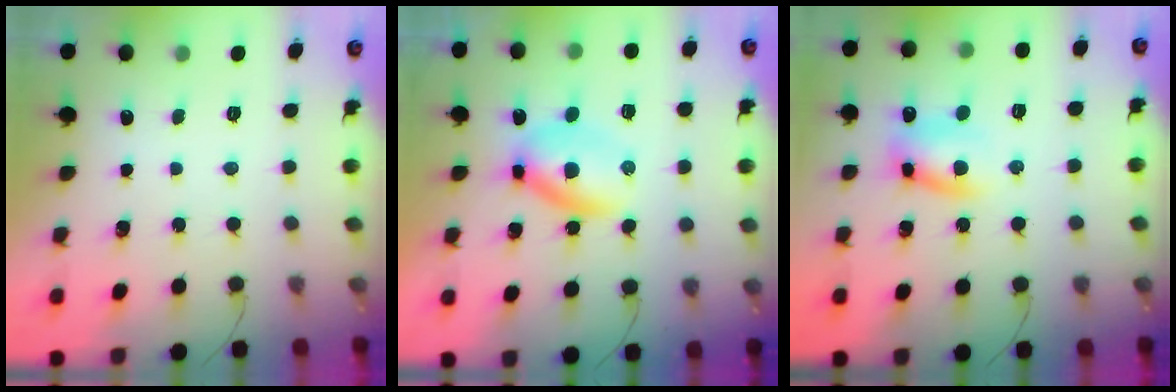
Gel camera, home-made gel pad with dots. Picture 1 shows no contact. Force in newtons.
{"total": 6.0, "press": 5.9, "slide": 1.1}
{"total": 10.2, "press": 10.1, "slide": 1.1}